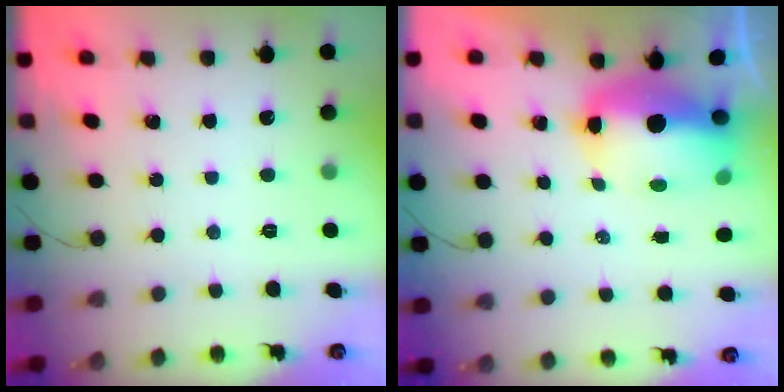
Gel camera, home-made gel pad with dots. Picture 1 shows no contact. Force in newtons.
{"total": 12.2, "press": 11.8, "slide": 2.8}